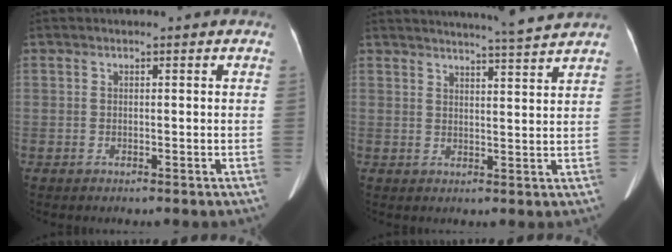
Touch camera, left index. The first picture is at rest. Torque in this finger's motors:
{"motor_torque": [0.70, -1.44, 0.00, 0.05]}